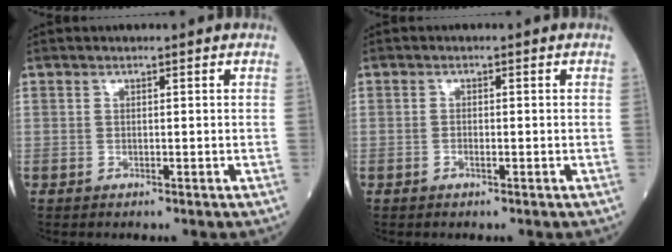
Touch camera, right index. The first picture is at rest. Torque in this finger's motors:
{"motor_torque": [-0.09, 0.06, -0.03, -0.01]}